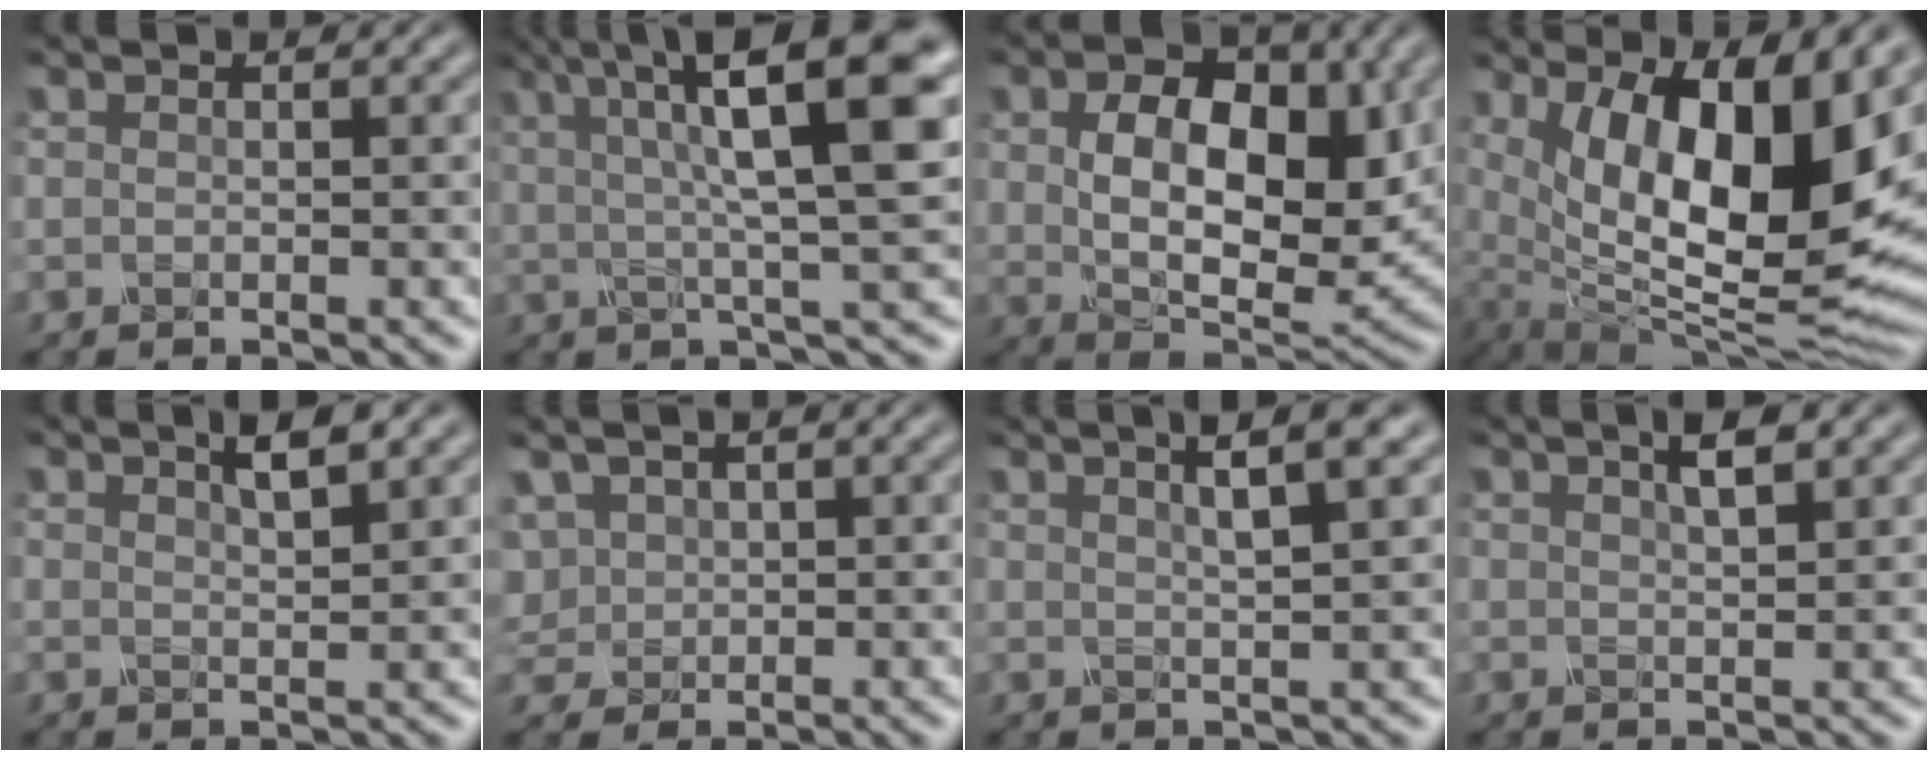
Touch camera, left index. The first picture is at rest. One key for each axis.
{"total": 11.6, "fx": 3.8, "fy": 2.7, "fz": 10.6, "tx": -0.152, "ty": 0.018, "tz": 0.054}
{"total": 10.2, "fx": 1.7, "fy": 6.4, "fz": 7.8, "tx": -0.145, "ty": -0.015, "tz": 0.037}
{"total": 16.0, "fx": 4.6, "fy": 6.7, "fz": 13.8, "tx": -0.197, "ty": 0.012, "tz": 0.079}
{"total": 2.3, "fx": 1.4, "fy": 0.4, "fz": 1.8, "tx": -0.024, "ty": 0.002, "tz": 0.024}
{"total": 2.0, "fx": 0.7, "fy": 1.6, "fz": 0.9, "tx": -0.035, "ty": 0.007, "tz": 0.021}
{"total": 5.2, "fx": 2.7, "fy": 1.1, "fz": 4.3, "tx": -0.050, "ty": 0.022, "tz": 0.024}
{"total": 2.9, "fx": 1.5, "fy": 0.7, "fz": 2.4, "tx": -0.026, "ty": 0.008, "tz": 0.016}